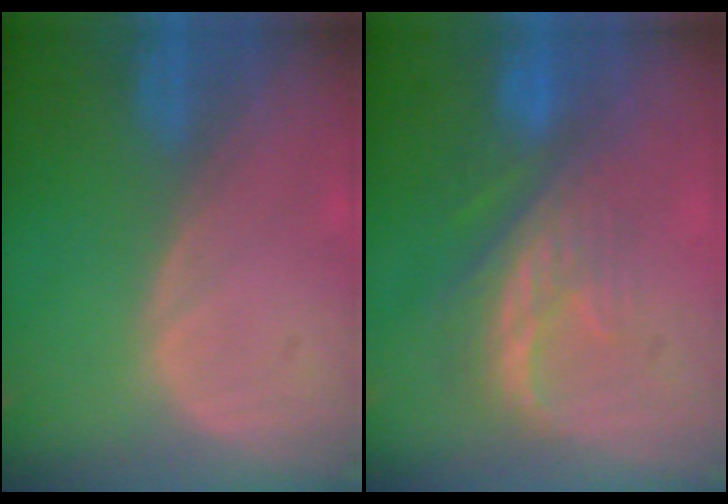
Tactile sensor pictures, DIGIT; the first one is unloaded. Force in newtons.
{"total": 7.9, "press": 7.2, "slide": 3.4}